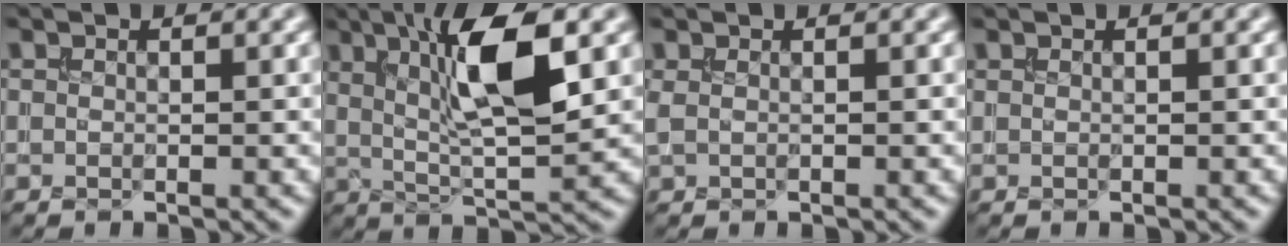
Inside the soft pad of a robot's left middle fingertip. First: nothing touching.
{"total": 8.9, "force": [2.5, 2.3, 8.2], "torque": [-0.134, -0.001, 0.047]}
{"total": 0.7, "force": [0.3, 0.3, 0.6], "torque": [-0.010, 0.004, 0.008]}
{"total": 0.6, "force": [0.3, 0.3, 0.4], "torque": [0.002, -0.003, 0.003]}